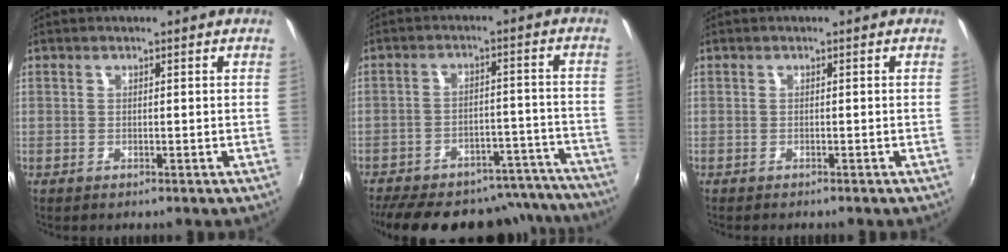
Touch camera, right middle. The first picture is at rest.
{"total": 22.9, "force": [-20.5, 7.7, 6.6], "torque": [-0.123, 0.049, -0.252]}
{"total": 0.7, "force": [-0.7, 0.1, 0.2], "torque": [-0.005, -0.003, -0.012]}